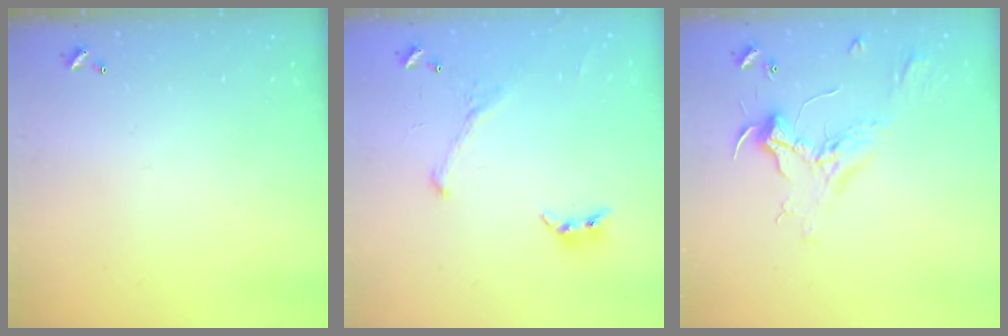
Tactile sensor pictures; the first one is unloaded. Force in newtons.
{"total": 2.0, "press": 2.0, "slide": 0.4}
{"total": 2.3, "press": 2.2, "slide": 0.8}